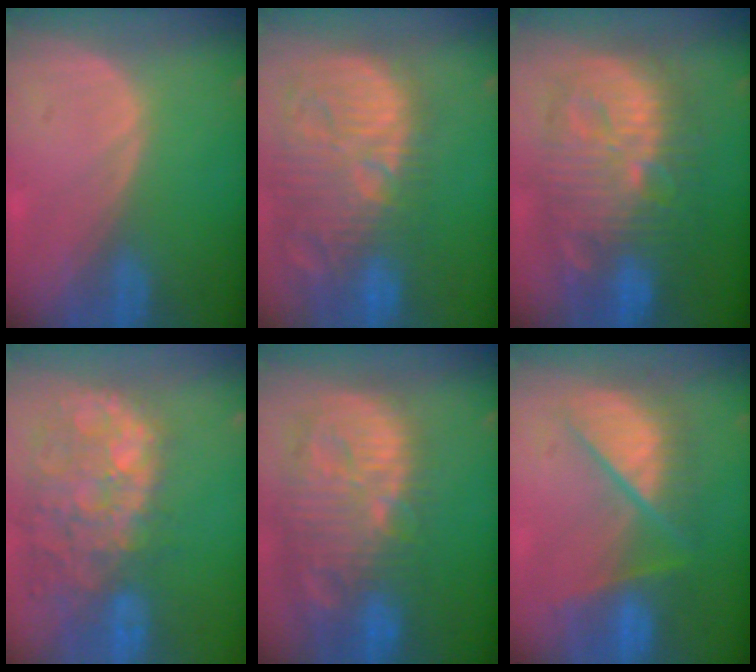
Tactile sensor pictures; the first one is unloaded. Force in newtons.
{"total": 15.4, "press": 13.4, "slide": 7.5}
{"total": 13.7, "press": 13.7, "slide": 1.1}
{"total": 14.1, "press": 11.6, "slide": 8.0}
{"total": 14.4, "press": 12.5, "slide": 7.0}
{"total": 9.0, "press": 9.0, "slide": 0.9}